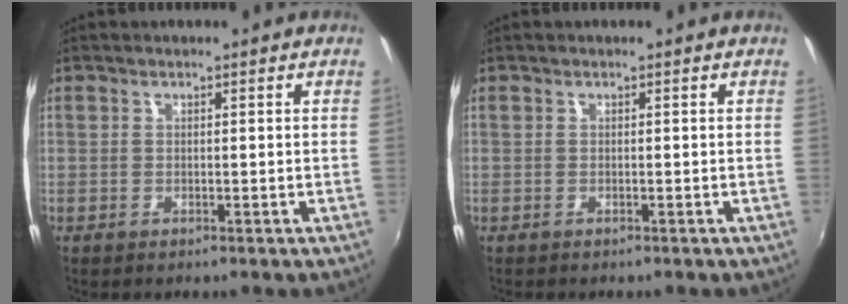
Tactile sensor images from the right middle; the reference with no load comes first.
{"total": 0.0}